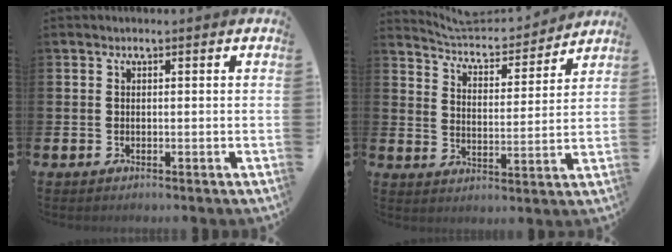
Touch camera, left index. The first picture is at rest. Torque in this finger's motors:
{"motor_torque": [0.77, -1.37, 0.05, -0.01]}